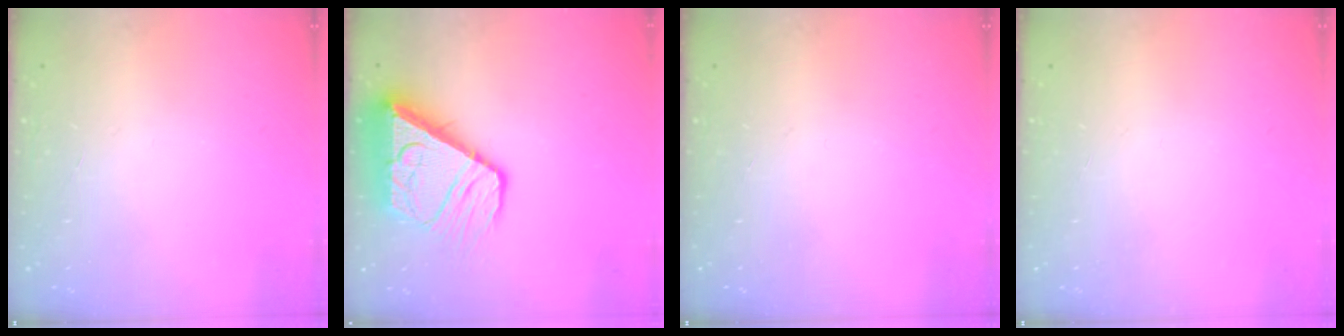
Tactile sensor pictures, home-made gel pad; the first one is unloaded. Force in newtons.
{"total": 12.5, "press": 12.5, "slide": 1.4}
{"total": 0.0}
{"total": 0.0}